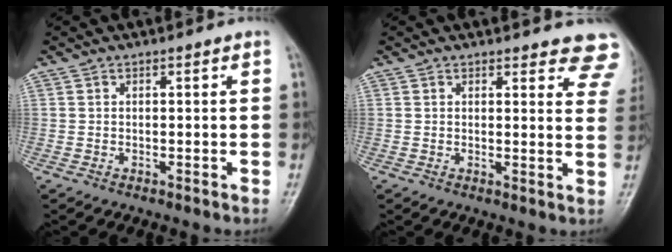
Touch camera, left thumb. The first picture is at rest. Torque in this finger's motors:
{"motor_torque": [0.23, 0.21, 0.16, 0.02, 0.02]}